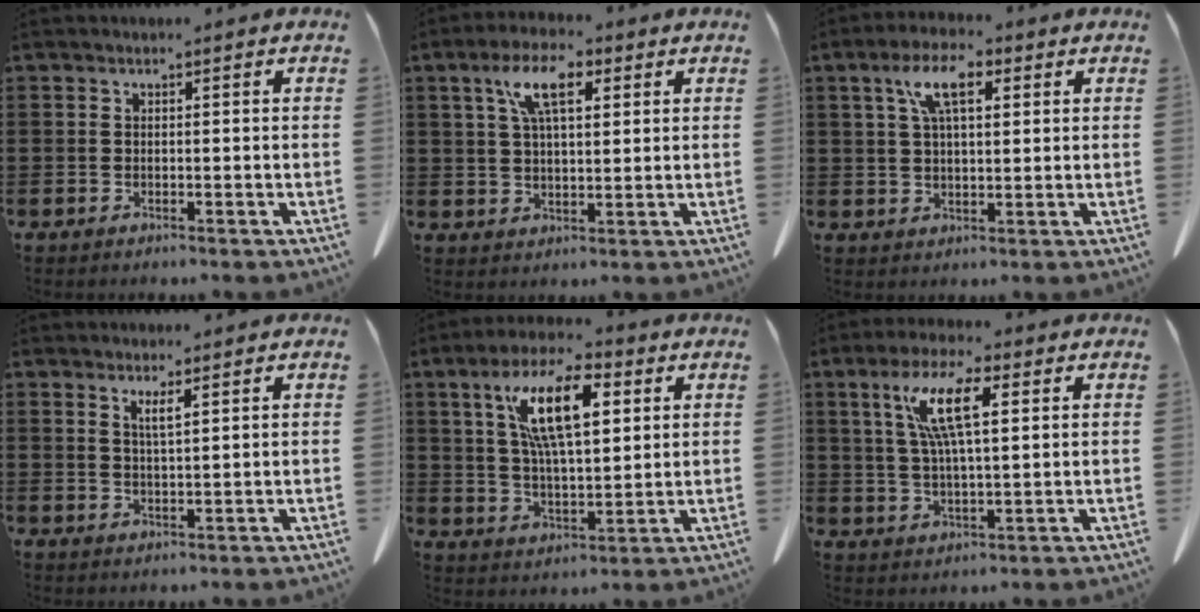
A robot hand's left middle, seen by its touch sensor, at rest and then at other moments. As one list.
[{"total": 8.0, "force": [3.7, 2.9, 6.4], "torque": [-0.130, 0.011, 0.062]}, {"total": 7.2, "force": [3.2, 2.6, 6.0], "torque": [-0.128, 0.013, 0.055]}, {"total": 2.3, "force": [1.5, 0.2, 1.8], "torque": [-0.038, -0.002, 0.028]}, {"total": 13.3, "force": [5.7, 4.5, 11.2], "torque": [-0.236, 0.001, 0.097]}, {"total": 9.8, "force": [3.8, 2.7, 8.6], "torque": [-0.183, 0.010, 0.064]}]